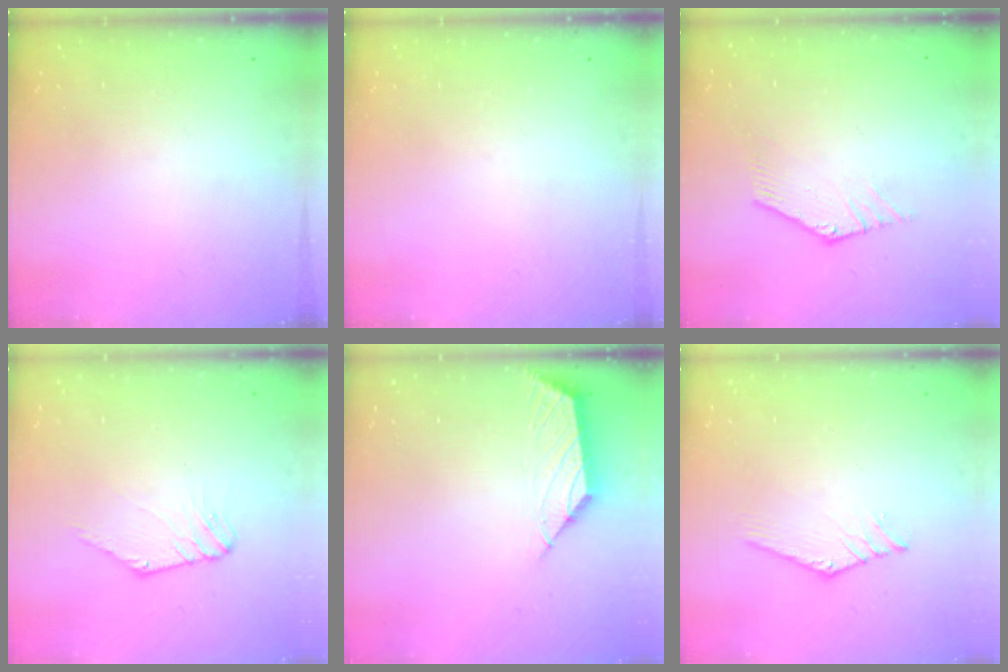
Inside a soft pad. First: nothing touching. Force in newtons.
{"total": 0.0}
{"total": 0.0}
{"total": 0.7, "press": 0.7, "slide": 0.2}
{"total": 2.6, "press": 2.5, "slide": 0.7}
{"total": 0.0}